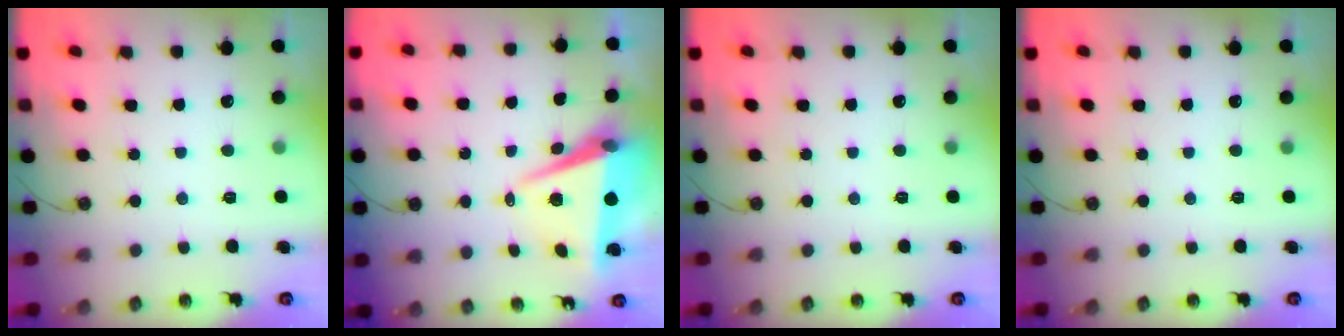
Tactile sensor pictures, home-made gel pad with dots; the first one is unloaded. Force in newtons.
{"total": 8.0, "press": 6.8, "slide": 4.3}
{"total": 0.0}
{"total": 0.0}